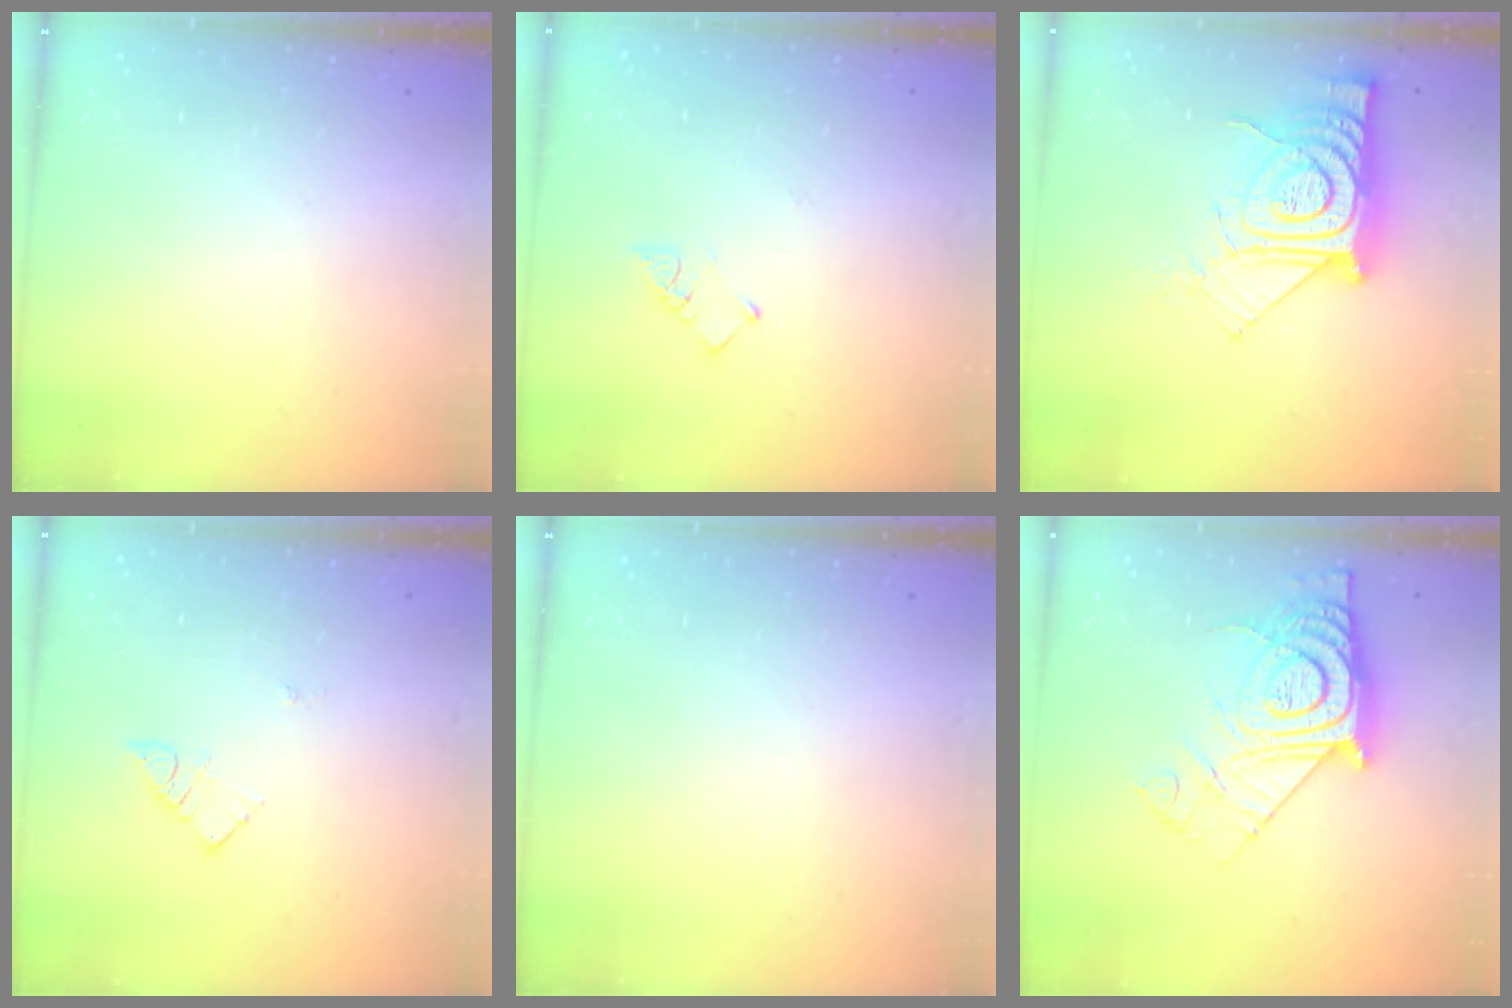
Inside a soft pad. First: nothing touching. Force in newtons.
{"total": 3.1, "press": 3.1, "slide": 0.4}
{"total": 17.4, "press": 17.3, "slide": 1.2}
{"total": 4.4, "press": 4.4, "slide": 0.4}
{"total": 0.0}
{"total": 16.9, "press": 16.9, "slide": 1.3}